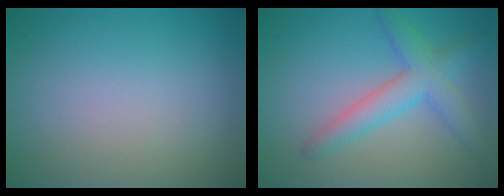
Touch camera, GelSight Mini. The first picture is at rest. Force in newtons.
{"total": 3.9, "press": 3.9, "slide": 0.1}